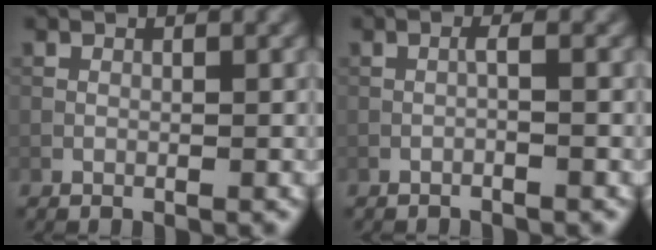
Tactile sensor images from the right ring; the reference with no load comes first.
{"total": 1.1, "force": [-0.6, -0.1, 0.9], "torque": [-0.016, 0.008, -0.014]}